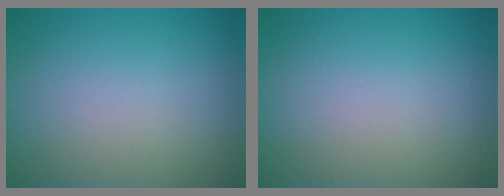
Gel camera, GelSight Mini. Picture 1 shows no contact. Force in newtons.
{"total": 0.0}